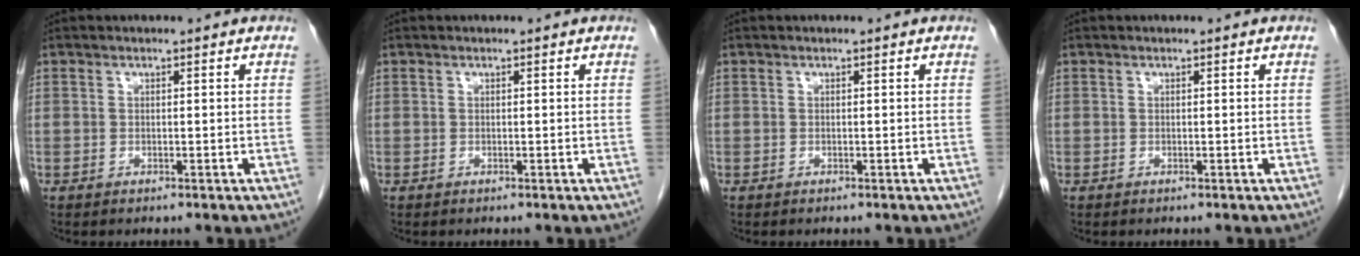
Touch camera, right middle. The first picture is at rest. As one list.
[{"total": 0.0}, {"total": 0.0}, {"total": 0.0}]